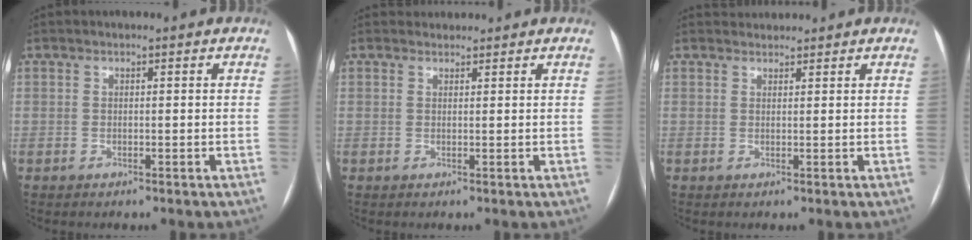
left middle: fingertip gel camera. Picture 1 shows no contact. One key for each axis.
{"total": 1.3, "fx": 1.2, "fy": 0.4, "fz": -0.3, "tx": 0.000, "ty": 0.012, "tz": 0.020}
{"total": 1.8, "fx": 1.7, "fy": 0.3, "fz": -0.3, "tx": 0.001, "ty": 0.018, "tz": 0.031}